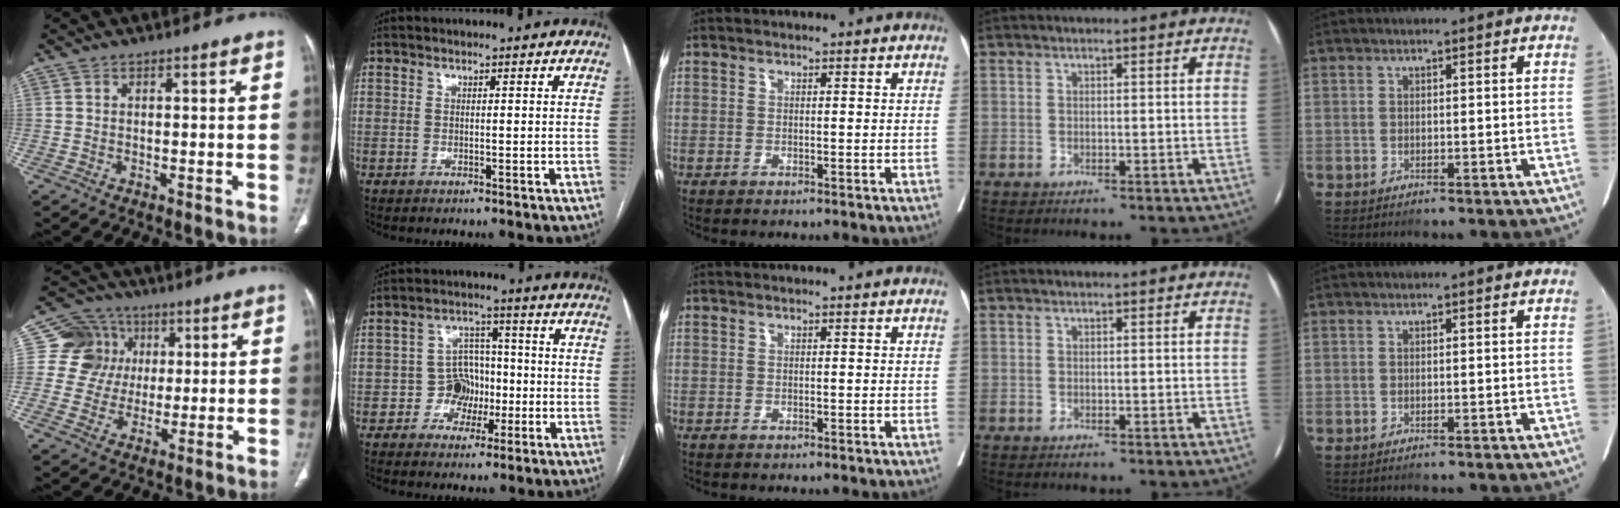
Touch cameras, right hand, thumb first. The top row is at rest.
{"thumb": {"total": 10.3, "force": [2.3, 9.8, 1.9], "torque": [0.007, 0.008, 0.037]}, "index": {"total": 6.2, "force": [-1.7, 5.4, 2.4], "torque": [-0.033, 0.024, -0.026]}}